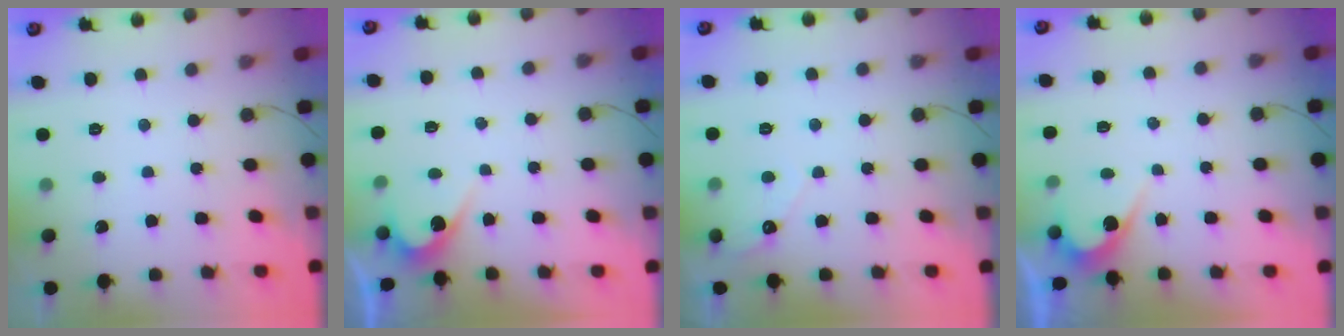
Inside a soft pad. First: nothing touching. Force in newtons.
{"total": 3.0, "press": 3.0, "slide": 0.3}
{"total": 3.6, "press": 3.5, "slide": 0.3}
{"total": 4.2, "press": 4.1, "slide": 0.3}